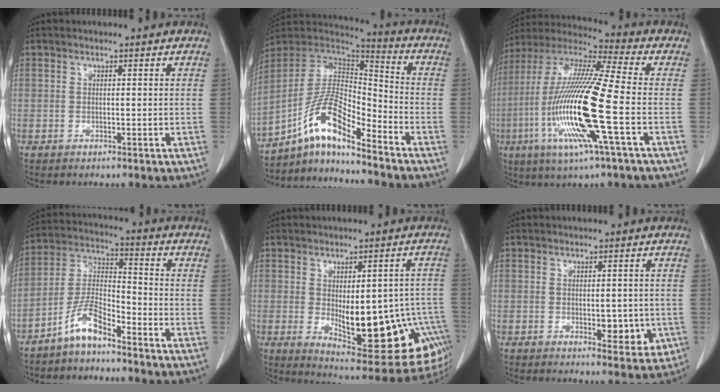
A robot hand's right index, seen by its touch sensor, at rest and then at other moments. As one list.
[{"total": 13.0, "force": [-8.6, 2.5, 9.4], "torque": [-0.187, 0.022, -0.159]}, {"total": 19.9, "force": [-5.1, 0.6, 19.2], "torque": [-0.409, -0.022, -0.106]}, {"total": 7.4, "force": [-5.5, 1.7, 4.7], "torque": [-0.108, 0.002, -0.116]}, {"total": 18.8, "force": [-4.3, 7.5, 16.7], "torque": [-0.155, 0.013, -0.030]}, {"total": 5.1, "force": [-1.1, 2.5, 4.4], "torque": [-0.045, -0.004, -0.006]}]